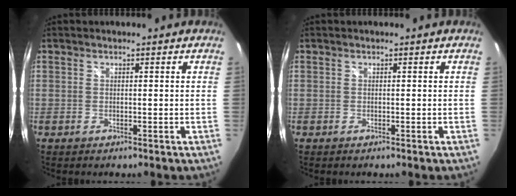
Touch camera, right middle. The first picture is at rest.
{"total": 0.0}